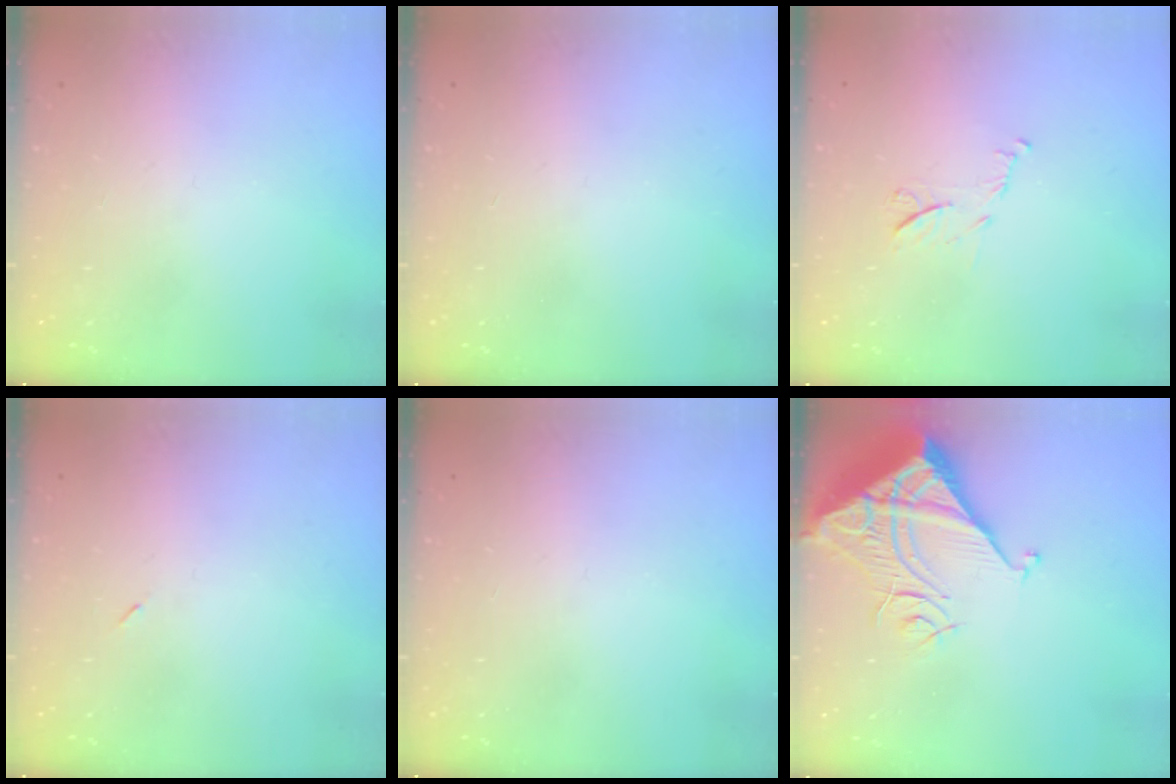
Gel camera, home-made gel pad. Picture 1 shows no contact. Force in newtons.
{"total": 0.0}
{"total": 7.5, "press": 7.4, "slide": 0.3}
{"total": 2.6, "press": 2.3, "slide": 1.2}
{"total": 0.0}
{"total": 10.3, "press": 10.3, "slide": 1.3}